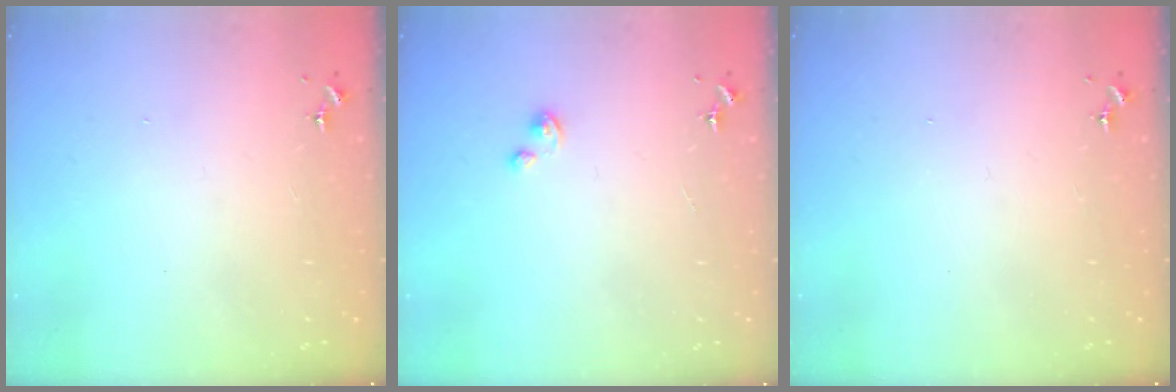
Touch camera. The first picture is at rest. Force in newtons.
{"total": 1.9, "press": 1.9, "slide": 0.1}
{"total": 0.0}